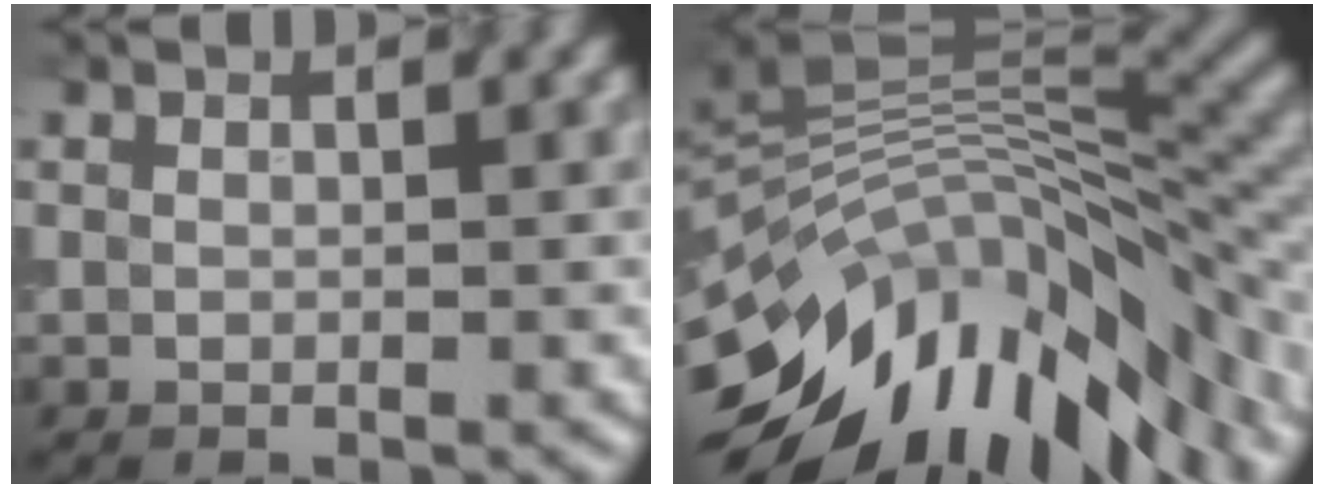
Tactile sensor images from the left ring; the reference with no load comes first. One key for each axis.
{"total": 13.9, "fx": -6.5, "fy": 5.4, "fz": 11.0, "tx": -0.188, "ty": 0.023, "tz": -0.119}